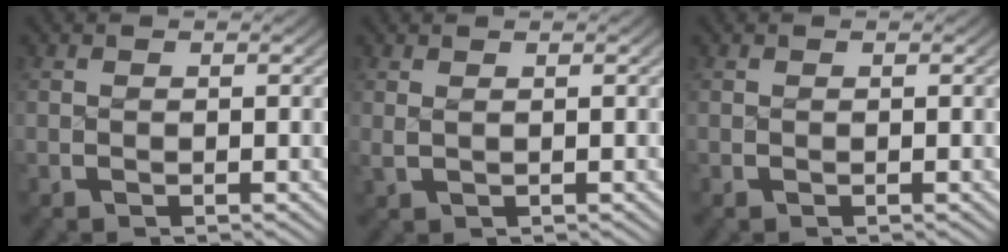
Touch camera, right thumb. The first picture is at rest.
{"total": 0.8, "force": [0.5, 0.2, 0.6], "torque": [-0.018, -0.002, 0.016]}
{"total": 0.0}